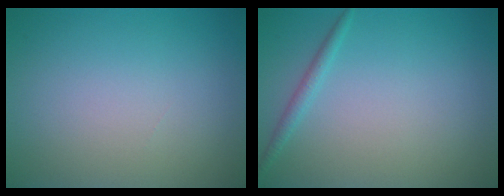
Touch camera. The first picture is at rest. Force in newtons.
{"total": 1.2, "press": 1.2, "slide": 0.1}